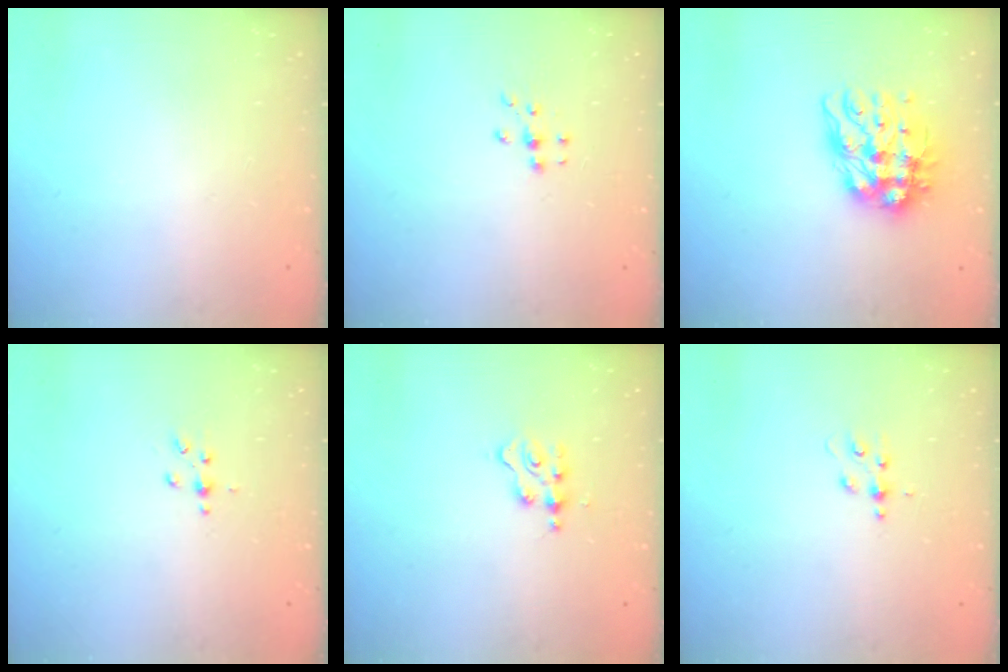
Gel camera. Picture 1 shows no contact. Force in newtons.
{"total": 5.0, "press": 5.0, "slide": 0.7}
{"total": 12.6, "press": 12.5, "slide": 1.3}
{"total": 2.5, "press": 2.4, "slide": 0.3}
{"total": 2.1, "press": 2.1, "slide": 0.3}
{"total": 3.5, "press": 3.5, "slide": 0.3}